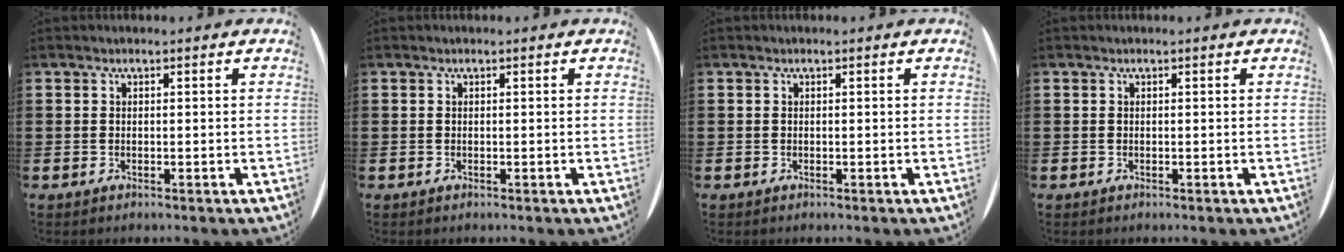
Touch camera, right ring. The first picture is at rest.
{"total": 0.0}
{"total": 0.0}
{"total": 0.0}